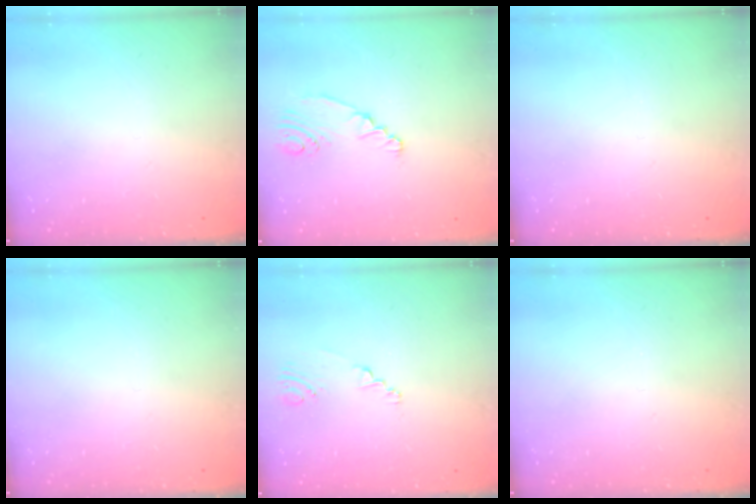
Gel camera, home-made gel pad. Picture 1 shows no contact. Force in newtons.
{"total": 3.3, "press": 3.1, "slide": 1.2}
{"total": 0.0}
{"total": 0.0}
{"total": 2.0, "press": 1.7, "slide": 1.0}
{"total": 0.0}